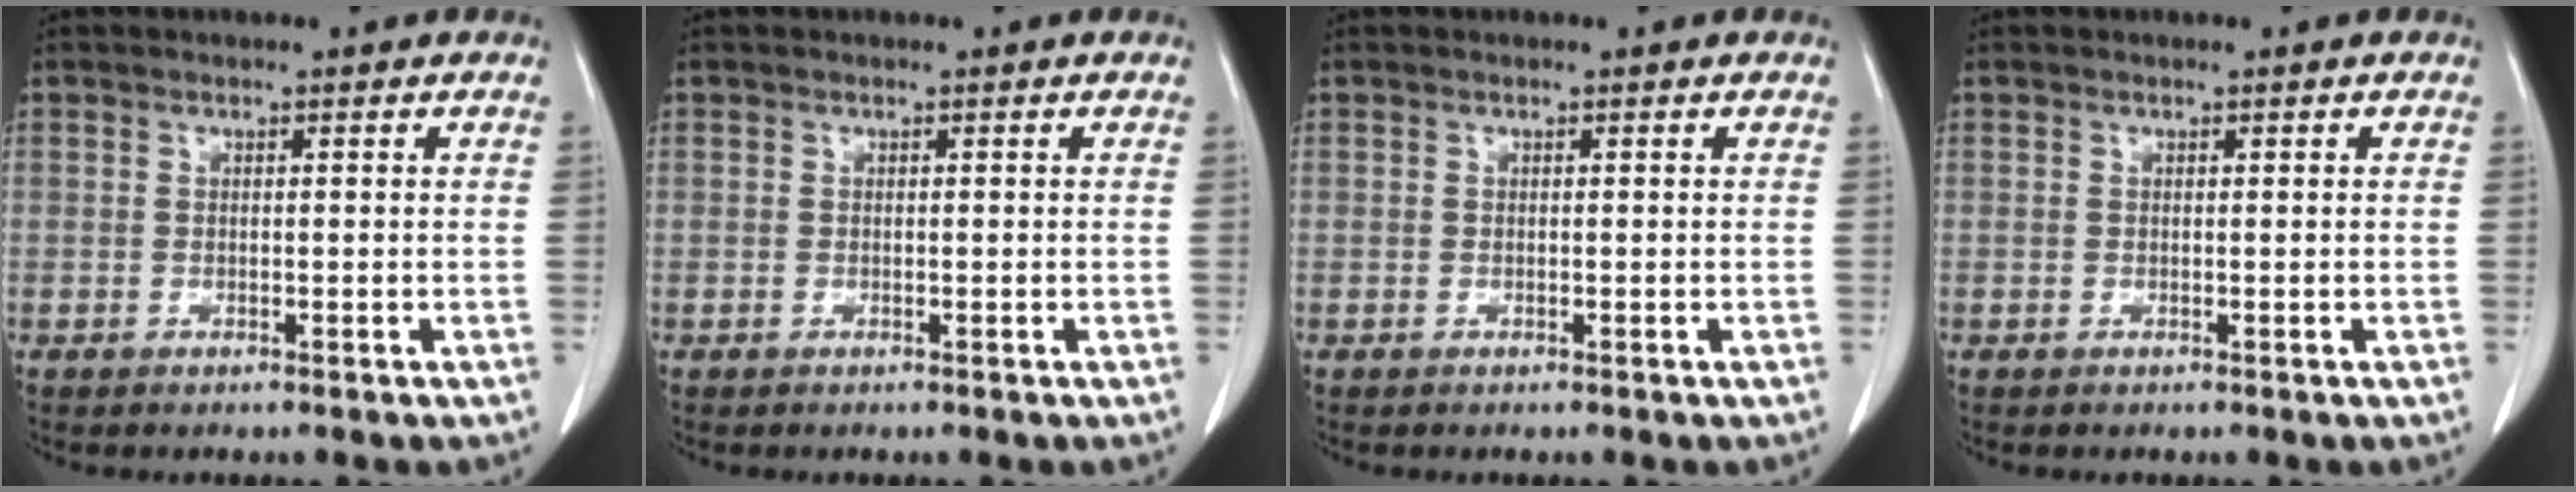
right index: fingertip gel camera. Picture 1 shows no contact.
{"total": 0.0}
{"total": 0.0}
{"total": 0.0}